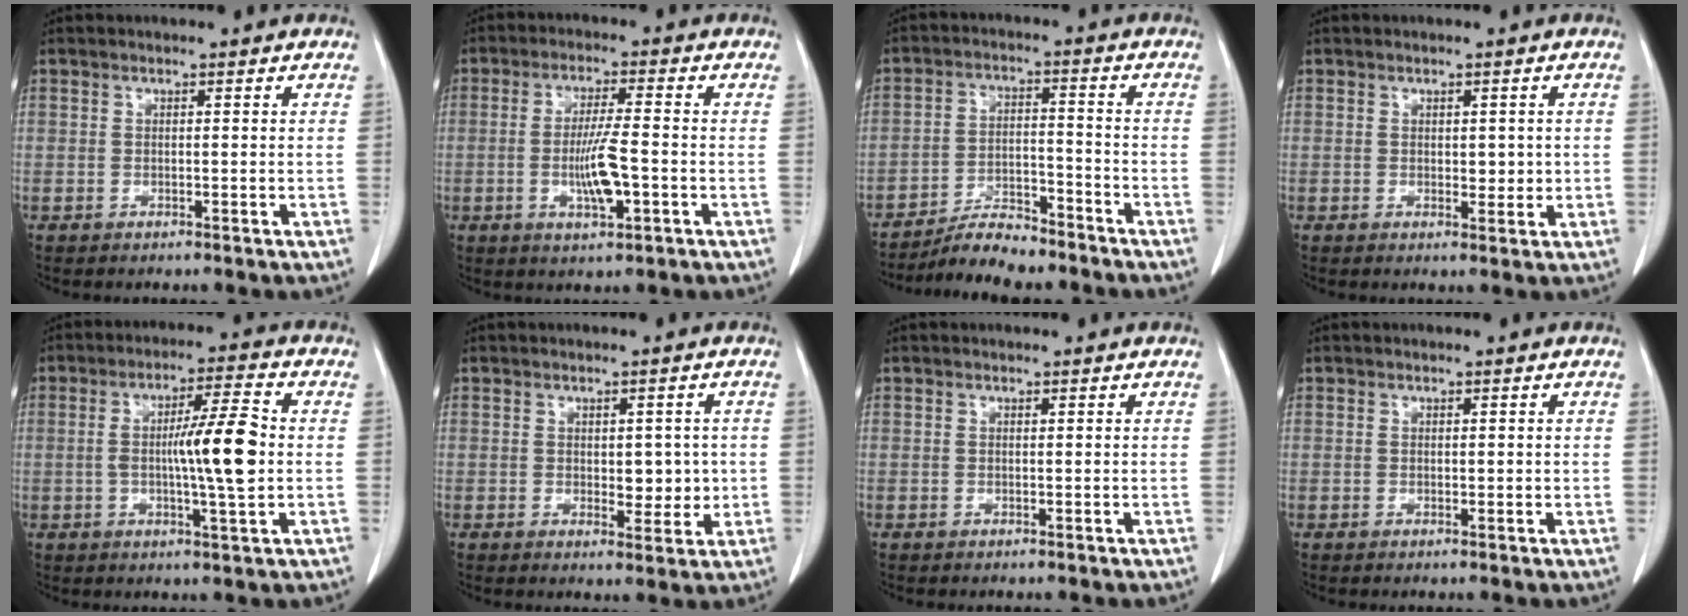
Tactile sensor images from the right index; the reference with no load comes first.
{"total": 6.8, "force": [-1.6, 0.8, 6.6], "torque": [-0.125, -0.005, -0.029]}
{"total": 7.0, "force": [-6.5, 1.2, 2.2], "torque": [-0.035, -0.003, -0.116]}
{"total": 2.4, "force": [0.2, 1.5, 1.9], "torque": [-0.019, -0.003, 0.007]}
{"total": 9.8, "force": [-0.3, 0.6, 9.8], "torque": [-0.160, 0.006, -0.010]}
{"total": 4.3, "force": [0.1, 2.4, 3.6], "torque": [-0.039, -0.002, 0.008]}
{"total": 0.0}
{"total": 0.7, "force": [0.2, 0.5, 0.5], "torque": [-0.004, -0.001, 0.003]}